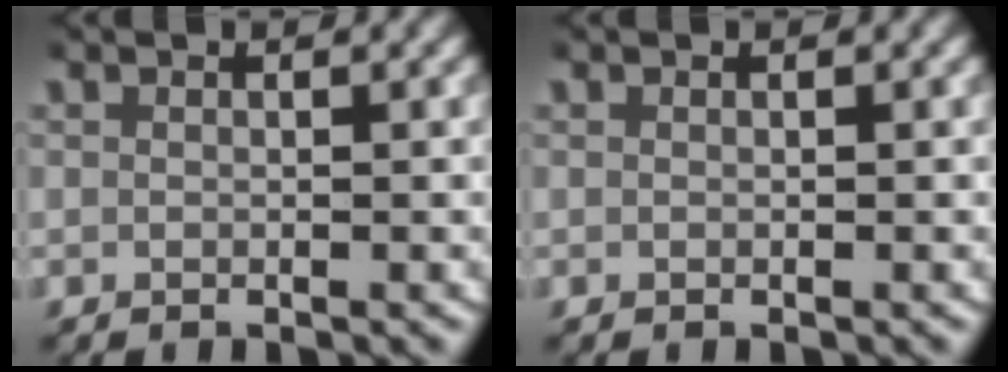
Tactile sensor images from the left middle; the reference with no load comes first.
{"total": 0.0}